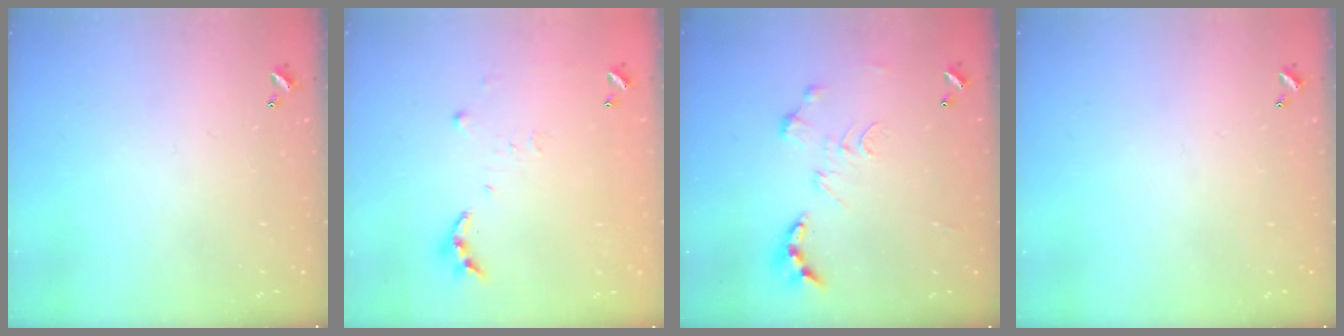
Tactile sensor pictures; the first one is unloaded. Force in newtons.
{"total": 6.3, "press": 6.3, "slide": 0.6}
{"total": 0.0}
{"total": 0.0}